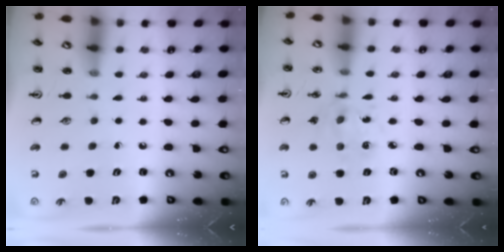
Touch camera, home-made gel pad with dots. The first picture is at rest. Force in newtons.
{"total": 3.1, "press": 2.9, "slide": 1.1}